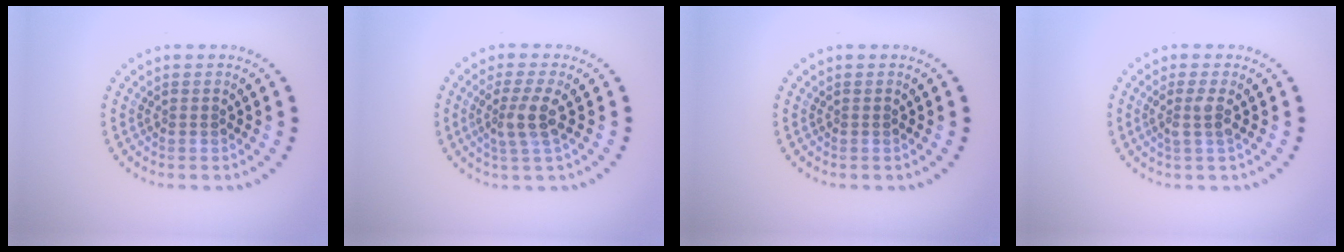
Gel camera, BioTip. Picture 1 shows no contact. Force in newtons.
{"total": 2.7, "press": 2.3, "slide": 1.5}
{"total": 0.0}
{"total": 1.6, "press": 1.3, "slide": 1.1}